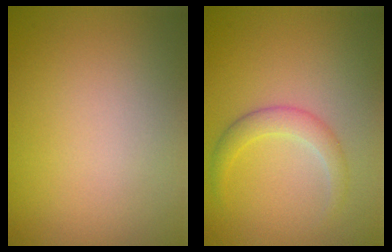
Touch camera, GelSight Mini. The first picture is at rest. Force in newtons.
{"total": 2.3, "press": 2.3, "slide": 0.1}